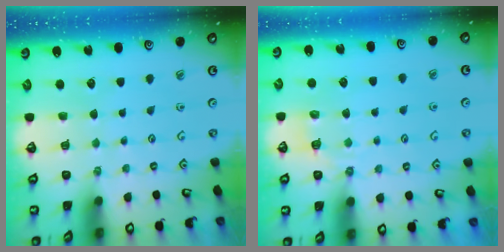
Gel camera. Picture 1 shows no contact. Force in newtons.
{"total": 3.9, "press": 3.6, "slide": 1.5}